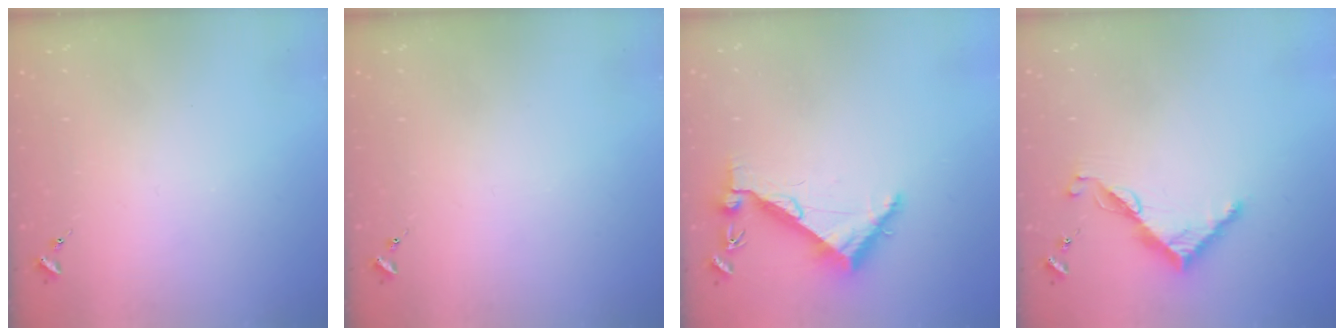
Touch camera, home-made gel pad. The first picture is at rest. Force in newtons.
{"total": 0.0}
{"total": 6.3, "press": 6.2, "slide": 0.7}
{"total": 7.6, "press": 7.5, "slide": 0.6}